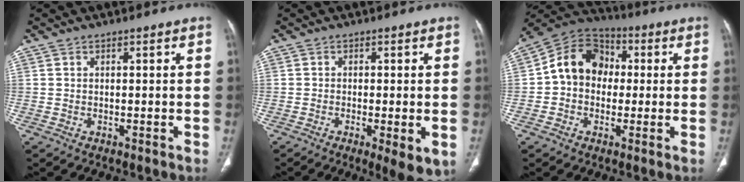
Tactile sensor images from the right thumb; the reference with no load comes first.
{"total": 6.3, "force": [-1.9, 1.5, 5.8], "torque": [-0.089, -0.017, -0.028]}
{"total": 12.3, "force": [0.6, 10.1, 7.0], "torque": [-0.091, 0.035, -0.005]}